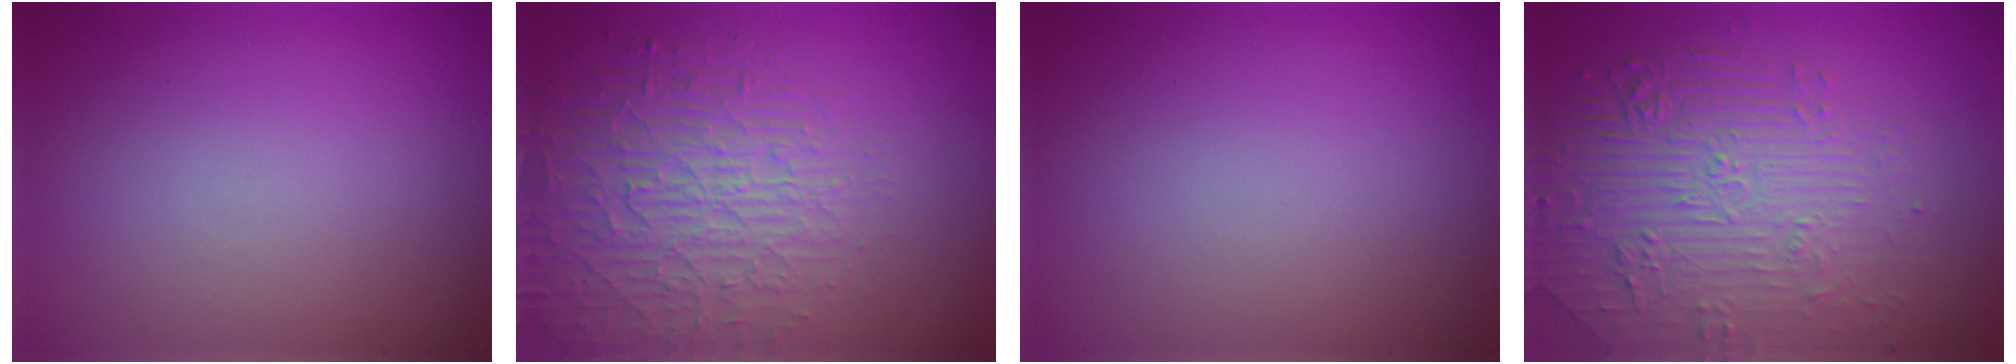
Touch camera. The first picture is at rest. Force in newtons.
{"total": 4.9, "press": 4.8, "slide": 1.3}
{"total": 0.0}
{"total": 4.9, "press": 4.5, "slide": 2.0}